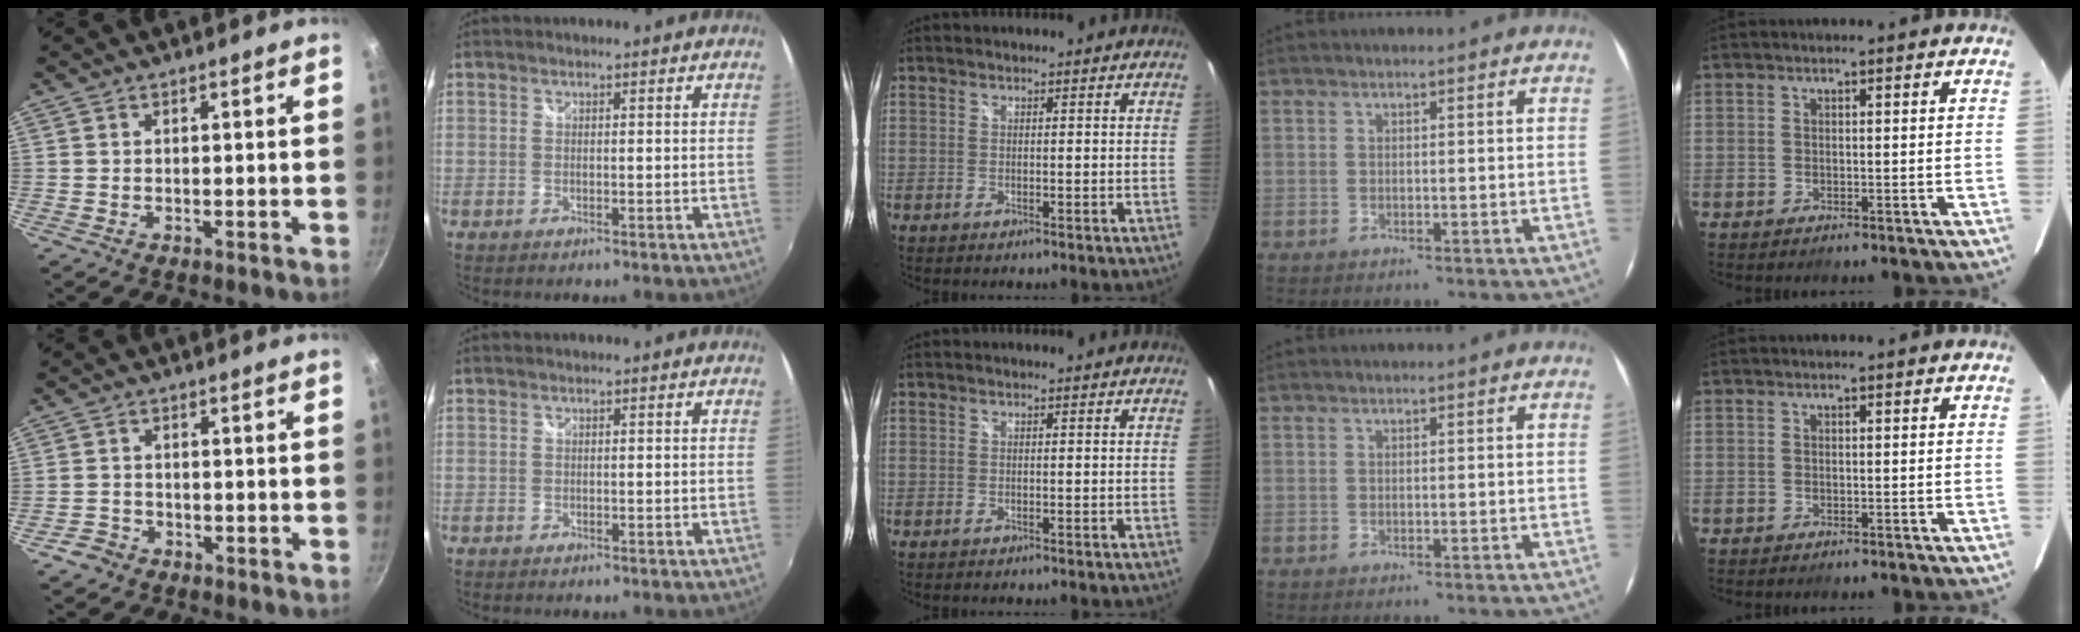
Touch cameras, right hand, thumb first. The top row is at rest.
{"thumb": {"total": 2.8, "force": [-1.8, 2.1, 0.5], "torque": [-0.003, 0.025, -0.029]}}